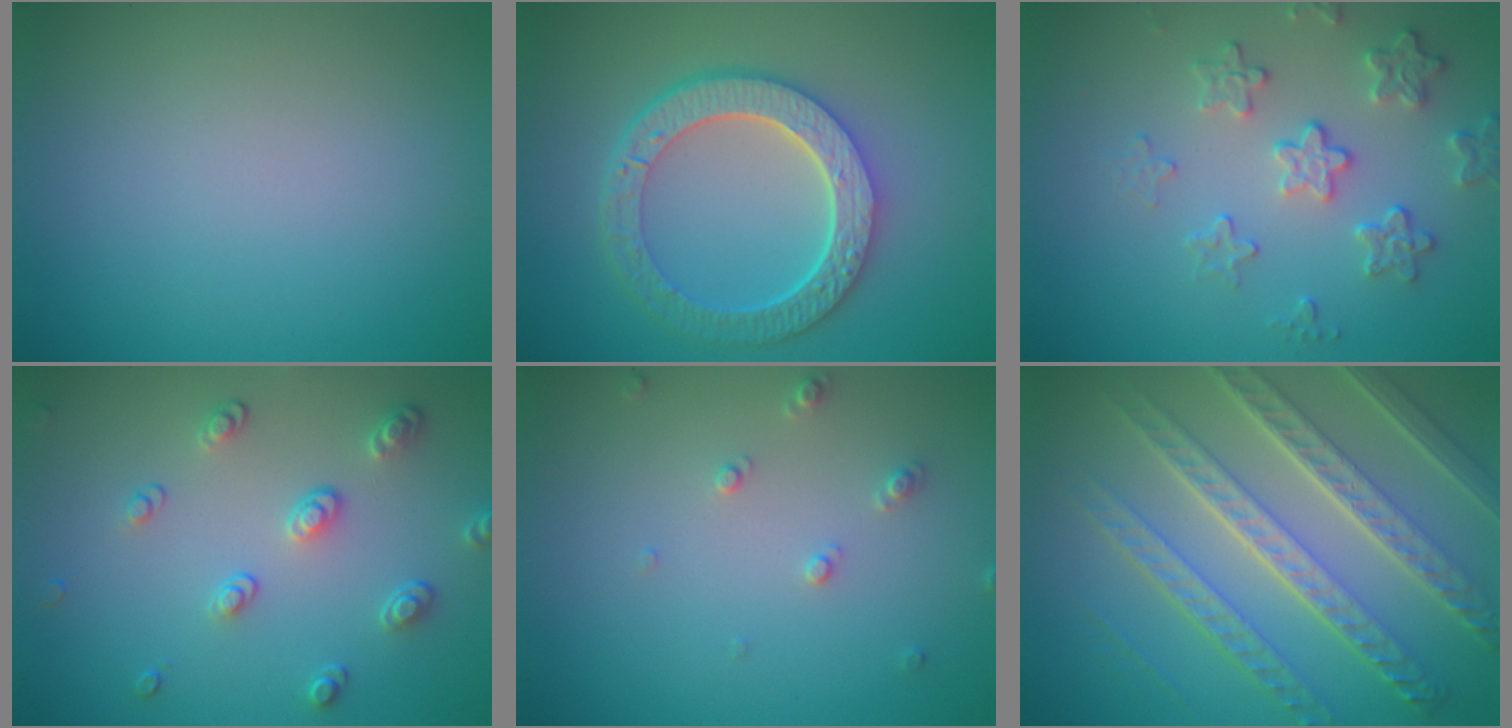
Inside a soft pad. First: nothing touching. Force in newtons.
{"total": 6.4, "press": 4.9, "slide": 4.2}
{"total": 3.1, "press": 3.0, "slide": 1.0}
{"total": 2.8, "press": 2.5, "slide": 1.1}
{"total": 1.3, "press": 1.2, "slide": 0.3}
{"total": 8.4, "press": 6.1, "slide": 5.7}